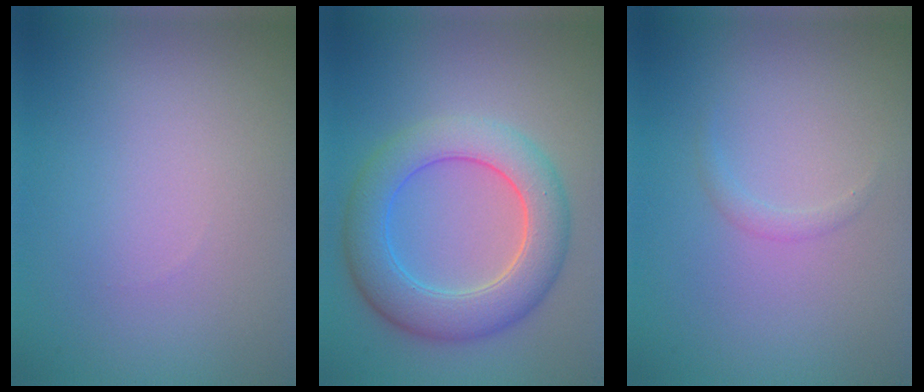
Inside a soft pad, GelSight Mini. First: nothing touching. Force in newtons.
{"total": 6.7, "press": 6.7, "slide": 0.4}
{"total": 0.8, "press": 0.8, "slide": 0.1}